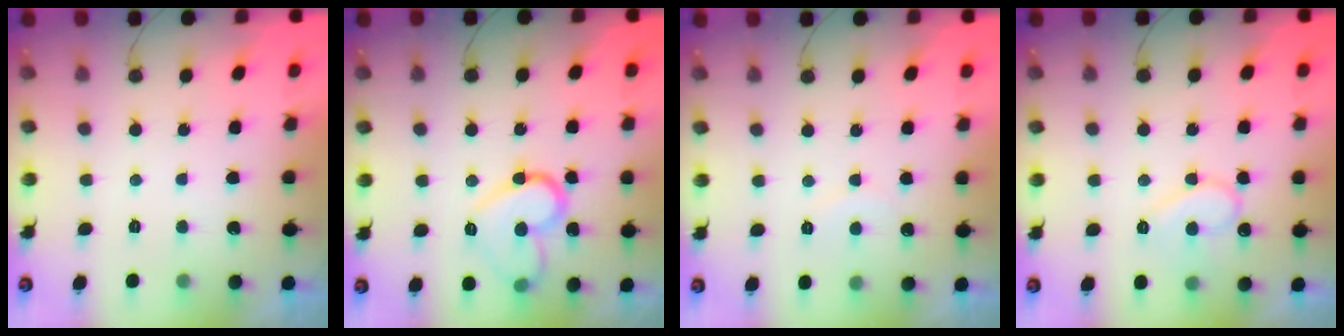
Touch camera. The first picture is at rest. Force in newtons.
{"total": 13.9, "press": 13.8, "slide": 1.2}
{"total": 4.9, "press": 4.8, "slide": 0.3}
{"total": 9.8, "press": 9.8, "slide": 0.9}